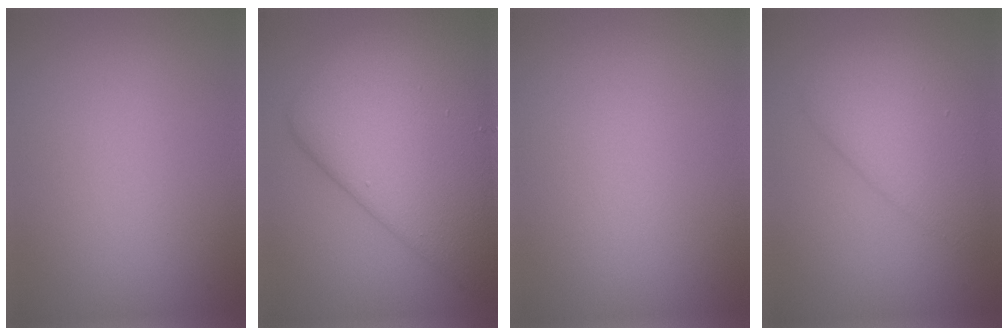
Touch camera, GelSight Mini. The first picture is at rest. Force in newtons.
{"total": 11.6, "press": 11.6, "slide": 0.3}
{"total": 0.0}
{"total": 4.3, "press": 4.3, "slide": 0.3}